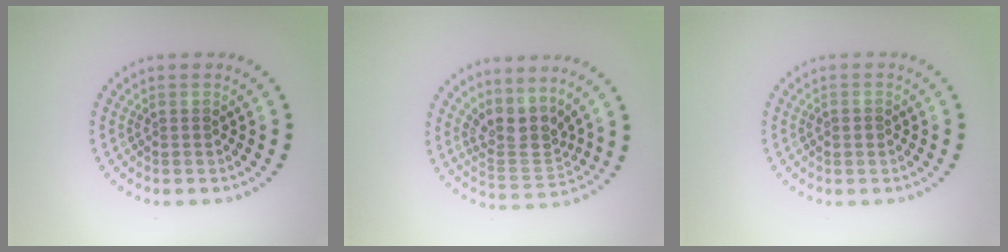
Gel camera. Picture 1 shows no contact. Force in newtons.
{"total": 3.3, "press": 2.5, "slide": 2.2}
{"total": 1.0, "press": 1.0, "slide": 0.2}